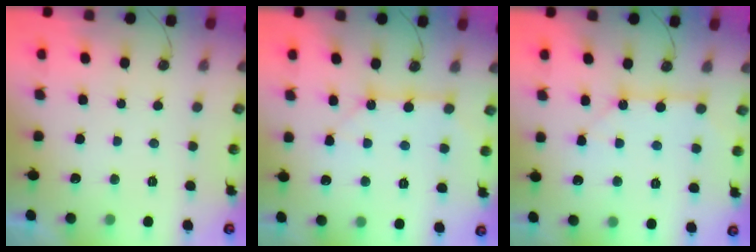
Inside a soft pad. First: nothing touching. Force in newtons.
{"total": 7.3, "press": 7.3, "slide": 0.6}
{"total": 7.3, "press": 7.3, "slide": 0.6}